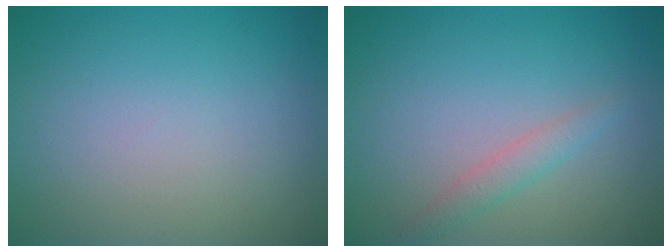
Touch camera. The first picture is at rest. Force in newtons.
{"total": 1.5, "press": 1.5, "slide": 0.1}